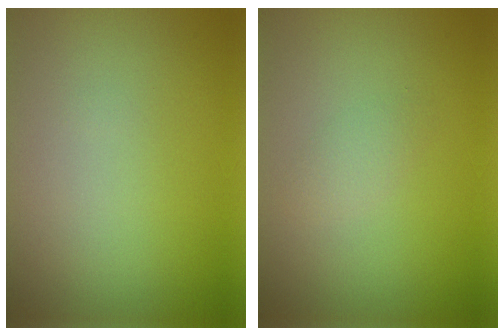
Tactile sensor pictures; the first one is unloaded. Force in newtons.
{"total": 1.2, "press": 1.2, "slide": 0.1}